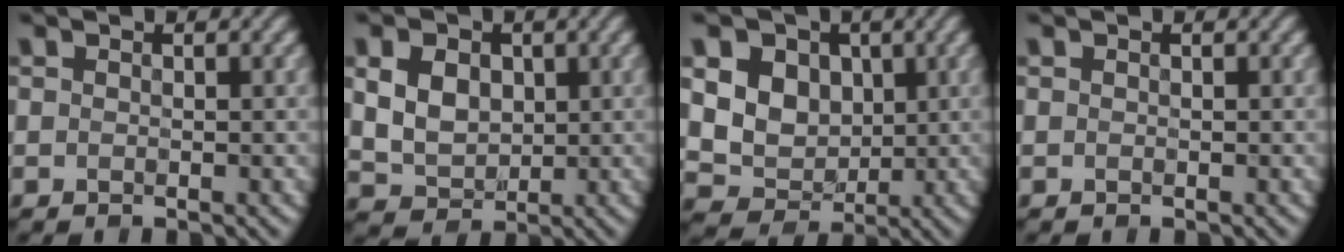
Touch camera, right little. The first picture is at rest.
{"total": 4.5, "force": [0.5, 3.6, 2.7], "torque": [-0.066, -0.002, 0.006]}
{"total": 7.2, "force": [1.6, 6.0, 3.7], "torque": [-0.075, 0.009, 0.022]}
{"total": 0.0}